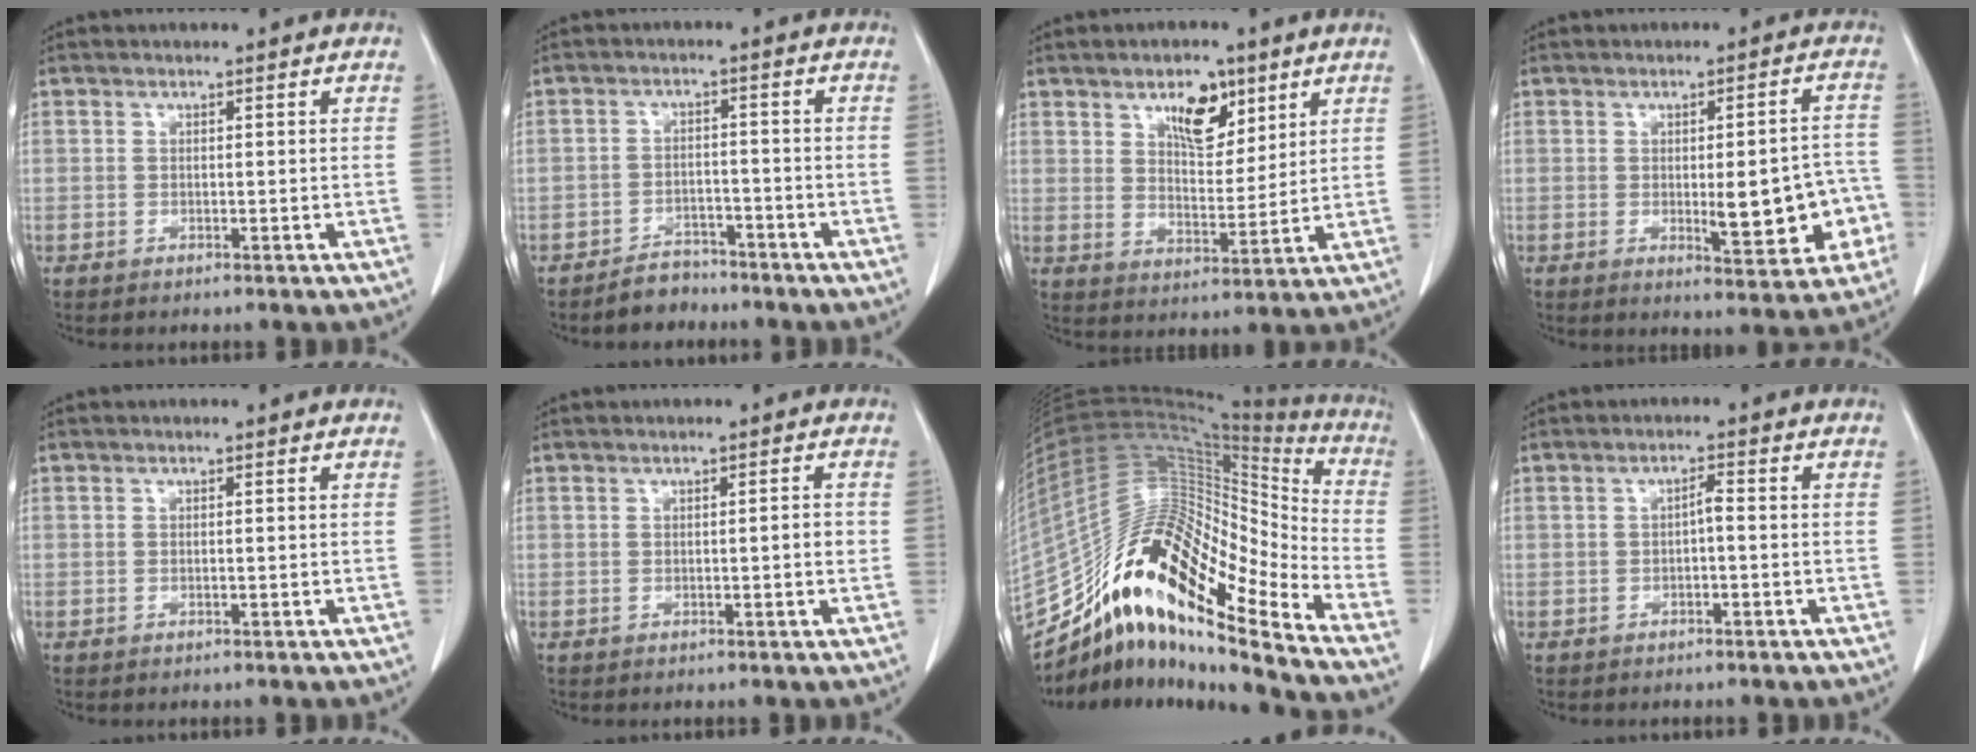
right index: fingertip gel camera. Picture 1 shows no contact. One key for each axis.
{"total": 3.9, "fx": -3.4, "fy": 1.9, "fz": 0.2, "tx": -0.006, "ty": 0.005, "tz": -0.055}
{"total": 8.0, "fx": 4.7, "fy": 3.8, "fz": 5.3, "tx": -0.084, "ty": 0.003, "tz": 0.080}
{"total": 10.1, "fx": -2.2, "fy": 2.9, "fz": 9.4, "tx": -0.110, "ty": 0.010, "tz": -0.019}
{"total": 0.0}
{"total": 1.5, "fx": -0.1, "fy": 0.2, "fz": 1.5, "tx": -0.020, "ty": 0.001, "tz": -0.002}
{"total": 20.1, "fx": -14.7, "fy": 3.0, "fz": 13.5, "tx": -0.251, "ty": 0.056, "tz": -0.263}
{"total": 1.5, "fx": -0.4, "fy": 0.3, "fz": 1.4, "tx": -0.023, "ty": 0.004, "tz": -0.007}